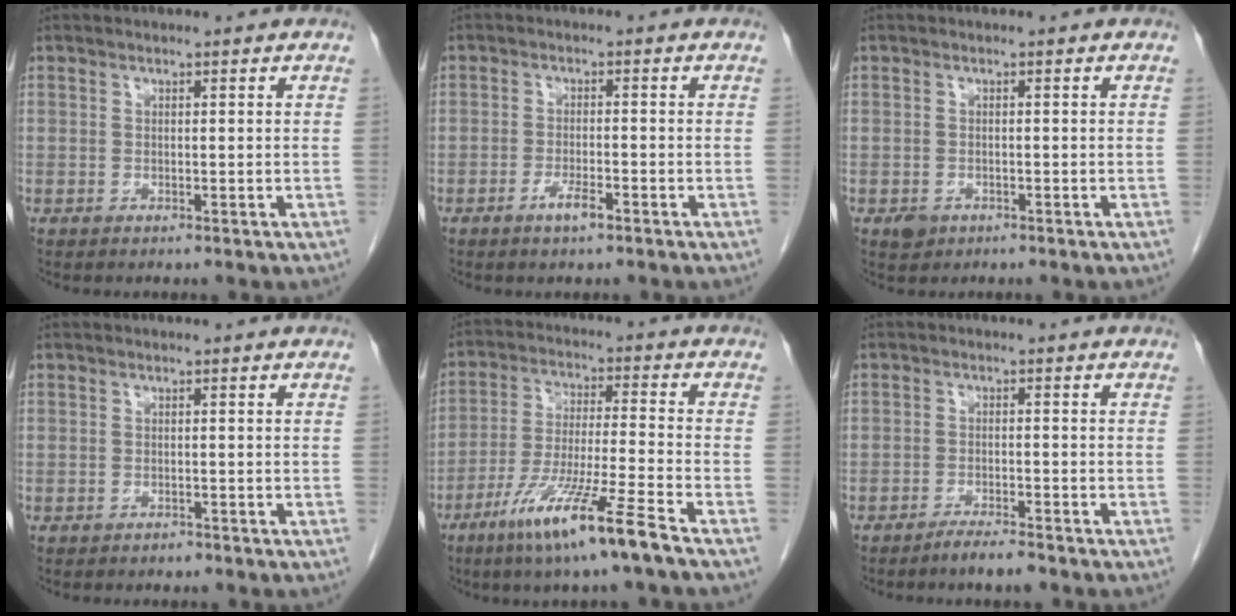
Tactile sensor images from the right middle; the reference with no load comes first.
{"total": 2.9, "force": [-1.8, 0.6, 2.2], "torque": [-0.039, 0.001, -0.030]}
{"total": 1.8, "force": [-1.0, 1.4, 0.6], "torque": [-0.009, 0.003, -0.009]}
{"total": 0.8, "force": [-0.6, 0.4, 0.2], "torque": [-0.006, 0.001, -0.009]}
{"total": 12.6, "force": [-8.0, -0.9, 9.7], "torque": [-0.188, -0.035, -0.149]}
{"total": 3.1, "force": [-2.6, 0.2, 1.6], "torque": [-0.031, -0.003, -0.045]}